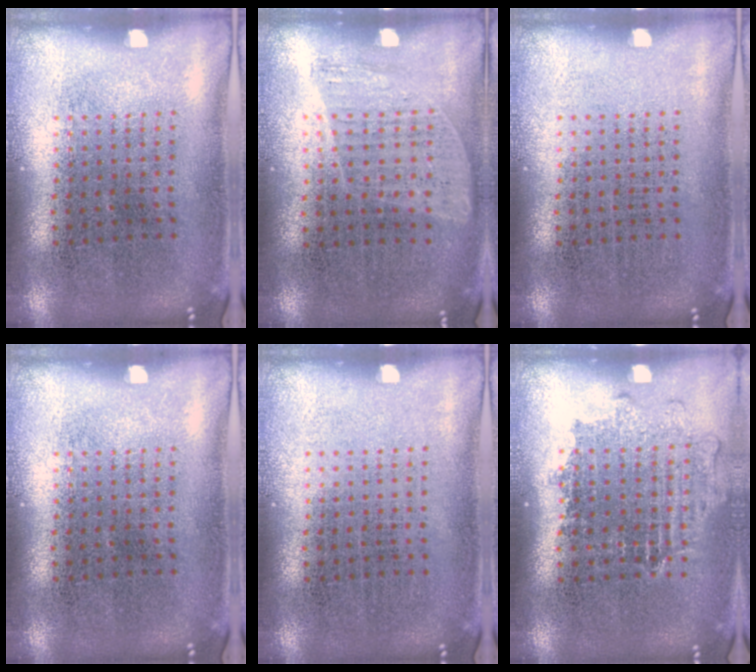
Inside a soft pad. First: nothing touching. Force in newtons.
{"total": 0.5, "press": 0.4, "slide": 0.4}
{"total": 0.0}
{"total": 0.0}
{"total": 0.0}
{"total": 1.0, "press": 1.0, "slide": 0.4}